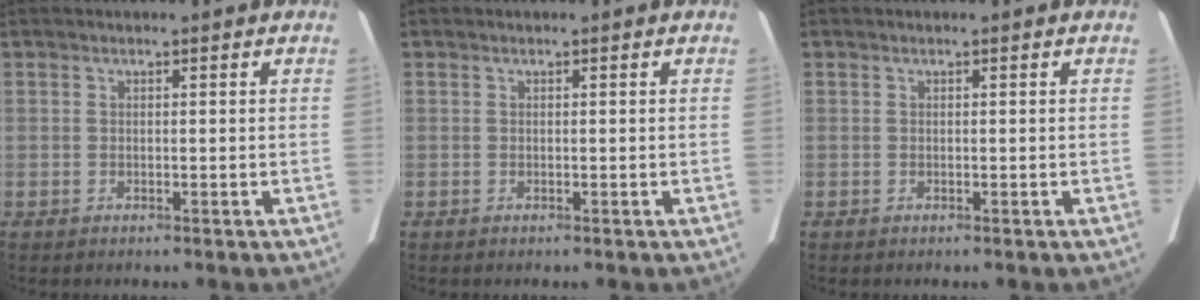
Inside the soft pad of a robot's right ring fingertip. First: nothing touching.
{"total": 0.0}
{"total": 0.0}